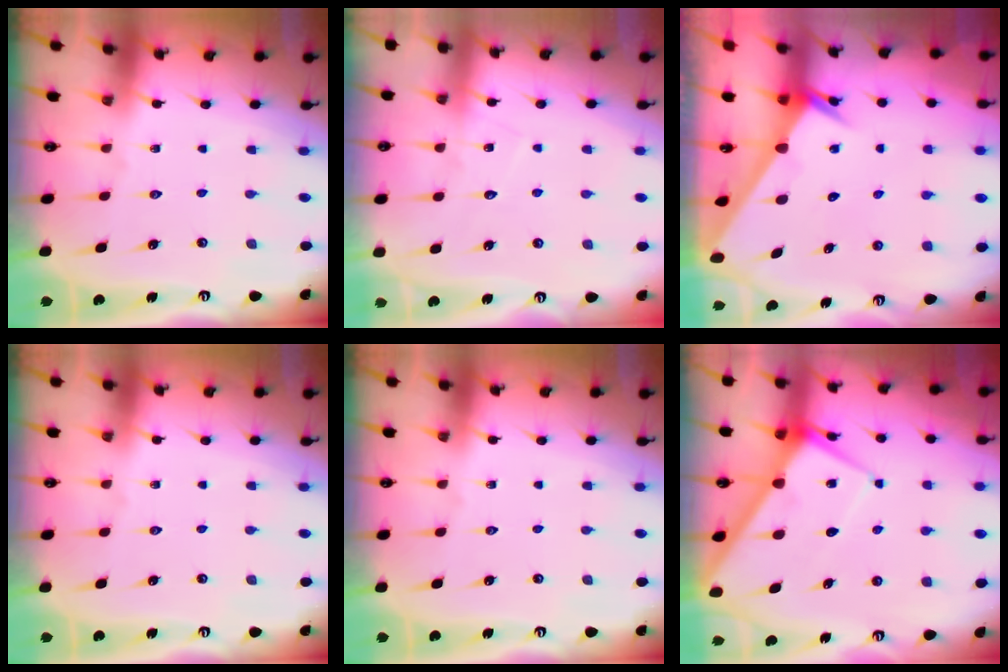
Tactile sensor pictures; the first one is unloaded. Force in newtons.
{"total": 4.7, "press": 4.7, "slide": 0.4}
{"total": 2.5, "press": 2.5, "slide": 0.1}
{"total": 0.0}
{"total": 0.0}
{"total": 7.9, "press": 7.9, "slide": 0.8}